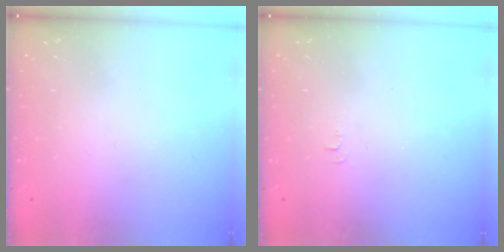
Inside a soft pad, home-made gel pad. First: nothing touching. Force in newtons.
{"total": 4.0, "press": 3.9, "slide": 0.3}